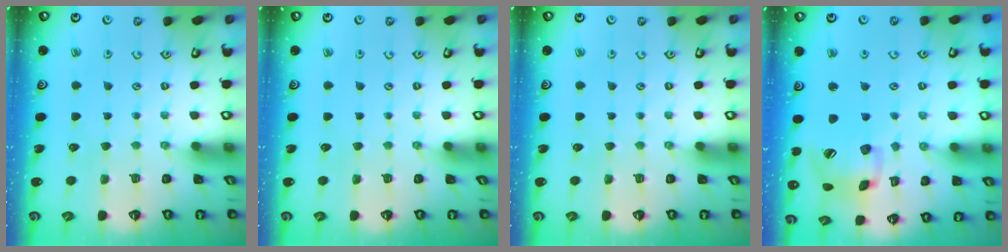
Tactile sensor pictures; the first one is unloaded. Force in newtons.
{"total": 0.0}
{"total": 0.0}
{"total": 16.2, "press": 16.0, "slide": 2.7}